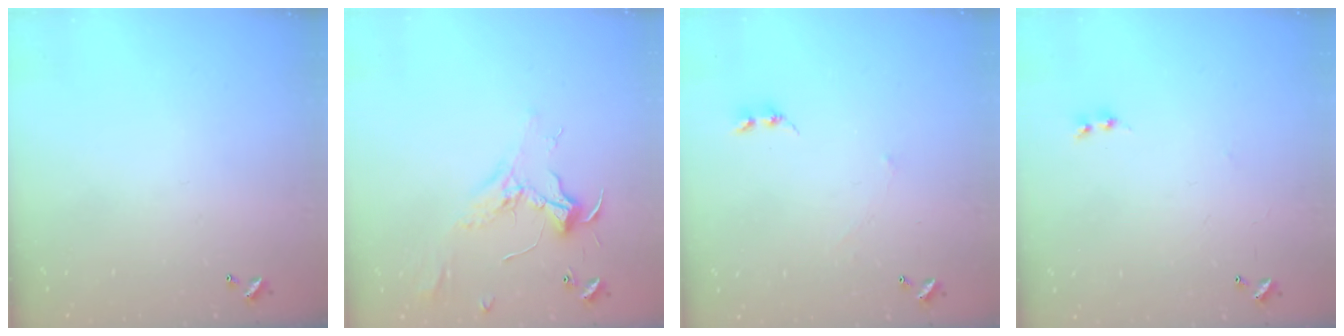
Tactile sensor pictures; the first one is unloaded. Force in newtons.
{"total": 2.3, "press": 2.2, "slide": 0.6}
{"total": 1.8, "press": 1.8, "slide": 0.5}
{"total": 1.6, "press": 1.5, "slide": 0.4}